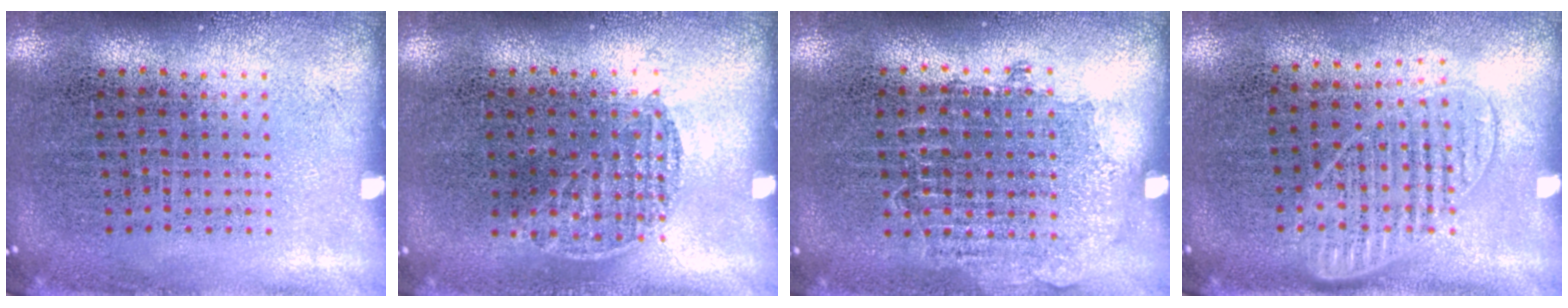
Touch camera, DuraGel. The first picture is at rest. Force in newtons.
{"total": 0.5, "press": 0.4, "slide": 0.4}
{"total": 0.8, "press": 0.8, "slide": 0.3}
{"total": 1.3, "press": 1.2, "slide": 0.5}